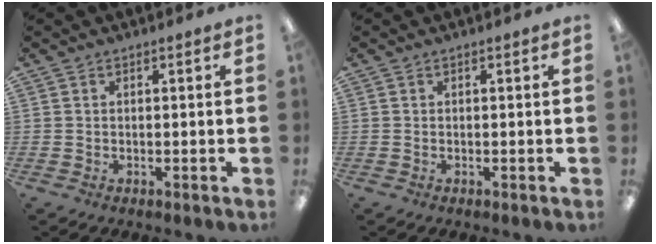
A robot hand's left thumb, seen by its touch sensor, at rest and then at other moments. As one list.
[{"total": 0.0}]